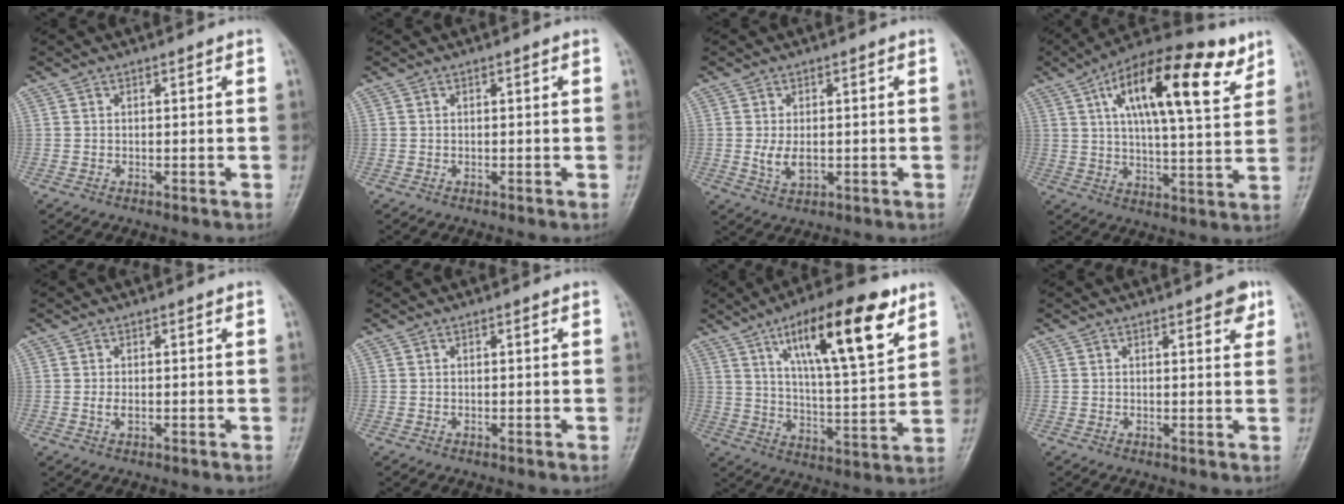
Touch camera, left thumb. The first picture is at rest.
{"total": 0.0}
{"total": 3.9, "force": [-0.3, 2.3, 3.1], "torque": [-0.056, -0.007, 0.000]}
{"total": 20.3, "force": [9.4, 7.2, 16.4], "torque": [-0.240, -0.015, 0.147]}
{"total": 1.4, "force": [-0.2, 0.7, 1.2], "torque": [-0.025, 0.001, -0.005]}
{"total": 0.0}
{"total": 19.7, "force": [10.2, 5.4, 16.0], "torque": [-0.229, -0.038, 0.167]}
{"total": 3.1, "force": [1.7, 1.2, 2.3], "torque": [-0.018, -0.005, 0.017]}